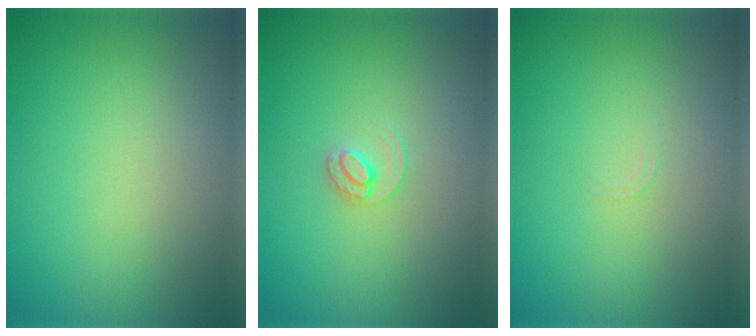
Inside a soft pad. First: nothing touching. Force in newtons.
{"total": 1.5, "press": 1.5, "slide": 0.2}
{"total": 0.6, "press": 0.6, "slide": 0.2}